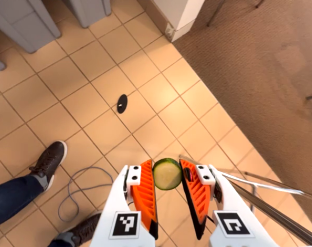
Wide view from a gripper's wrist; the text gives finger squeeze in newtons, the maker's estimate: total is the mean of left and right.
{"total": 6.7, "left": 6.1, "right": 7.4}